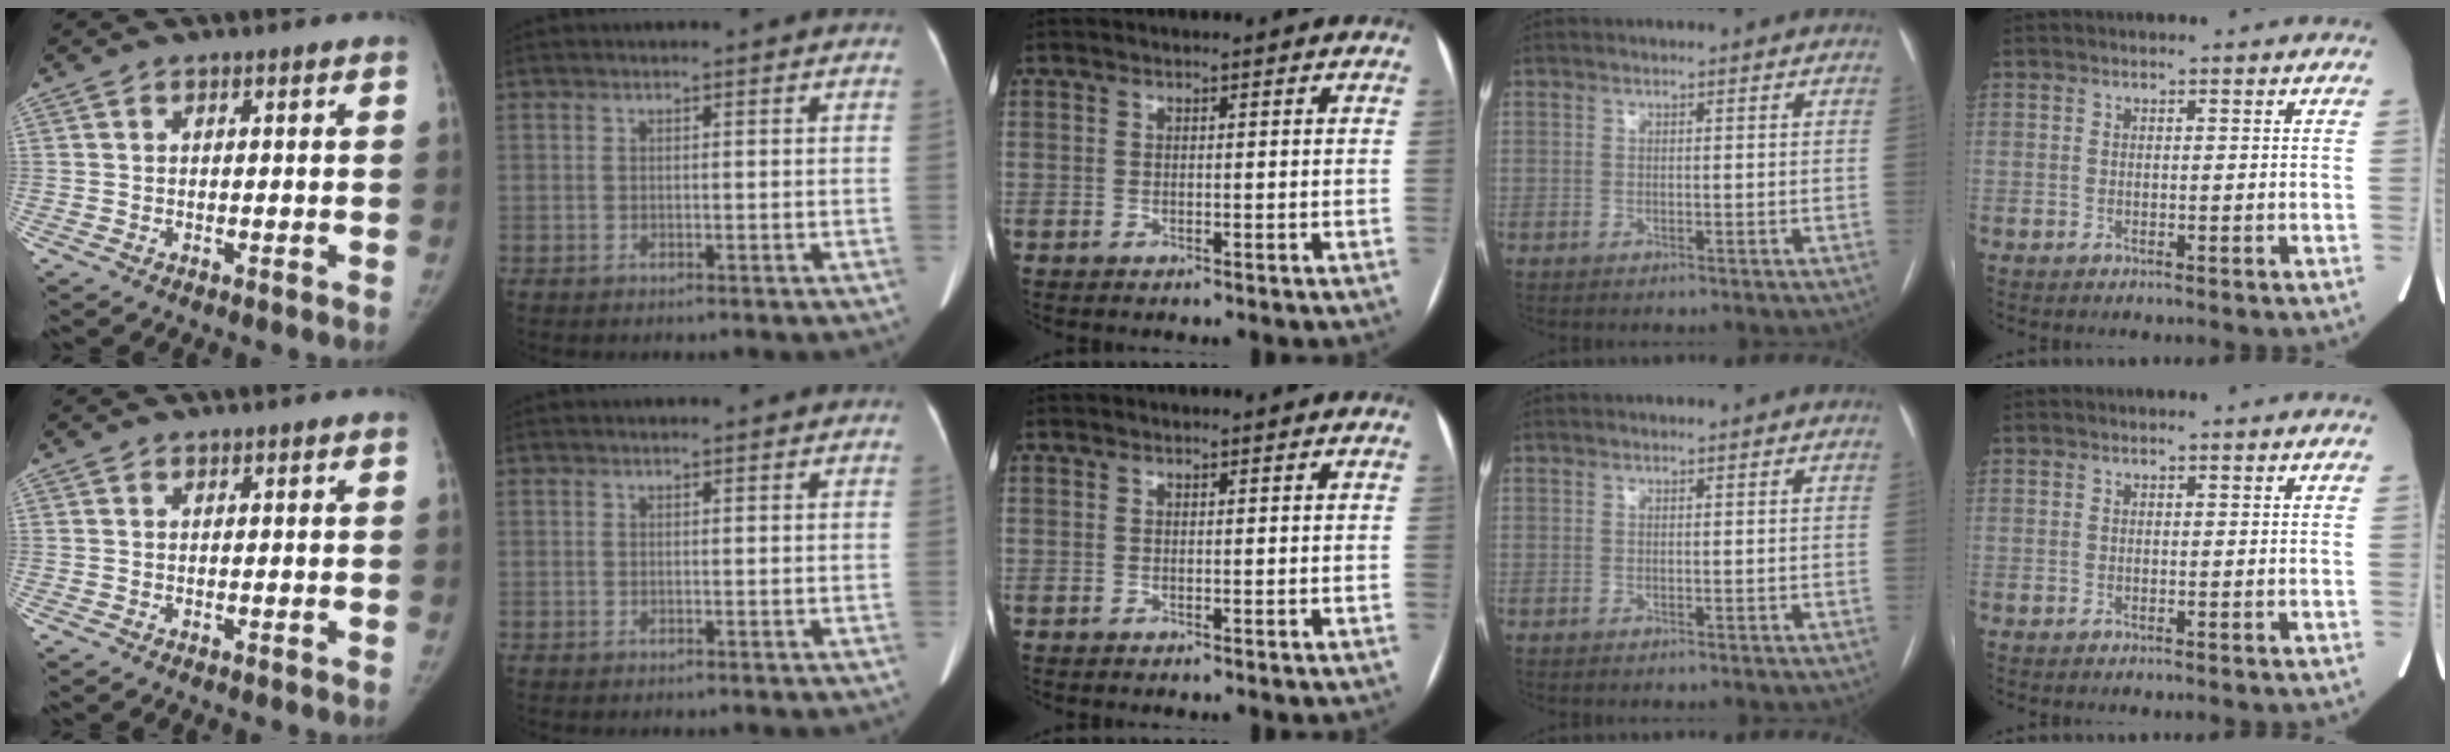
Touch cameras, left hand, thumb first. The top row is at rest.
{}